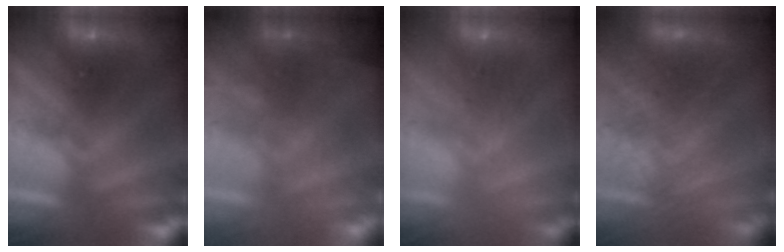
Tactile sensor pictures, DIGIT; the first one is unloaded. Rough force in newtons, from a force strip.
{"total": 2.6}
{"total": 2.4}
{"total": 3.6}